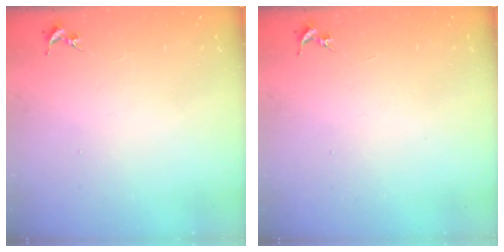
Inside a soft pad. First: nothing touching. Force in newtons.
{"total": 0.0}